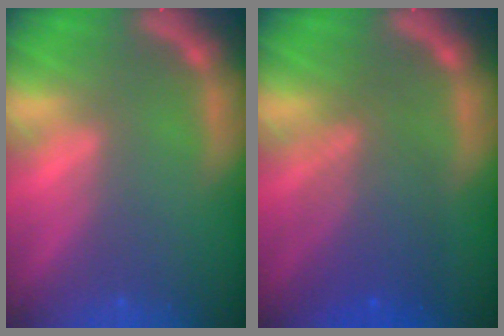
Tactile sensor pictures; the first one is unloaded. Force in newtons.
{"total": 6.0}